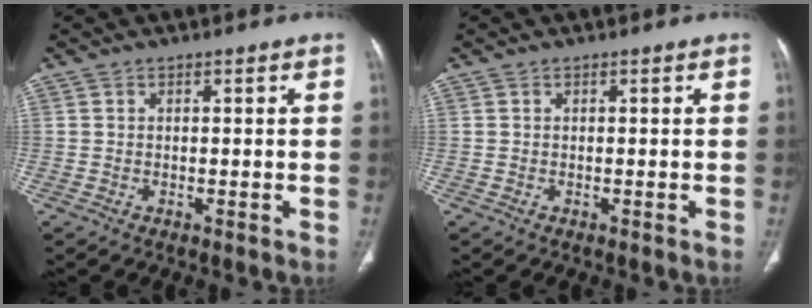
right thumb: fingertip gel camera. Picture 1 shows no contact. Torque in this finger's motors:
{"motor_torque": [1.04, 0.93, 0.10, -0.02, 0.04]}